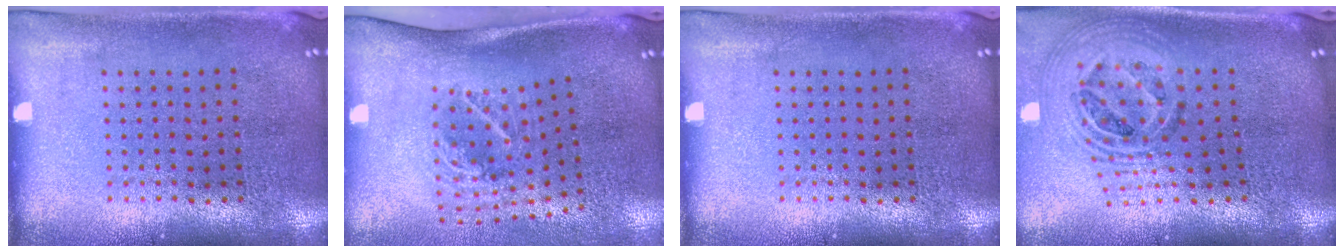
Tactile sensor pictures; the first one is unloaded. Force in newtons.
{"total": 2.0, "press": 1.2, "slide": 1.6}
{"total": 0.0}
{"total": 1.8, "press": 1.5, "slide": 1.1}